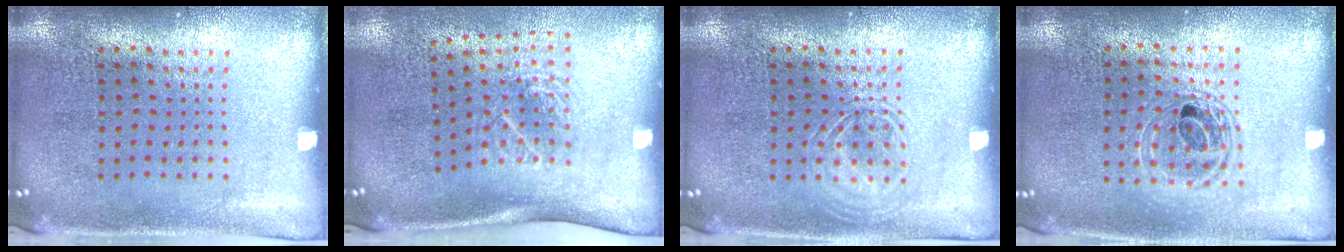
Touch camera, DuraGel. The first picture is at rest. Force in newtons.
{"total": 1.9, "press": 1.3, "slide": 1.4}
{"total": 1.8, "press": 1.8, "slide": 0.3}
{"total": 1.4, "press": 1.3, "slide": 0.7}